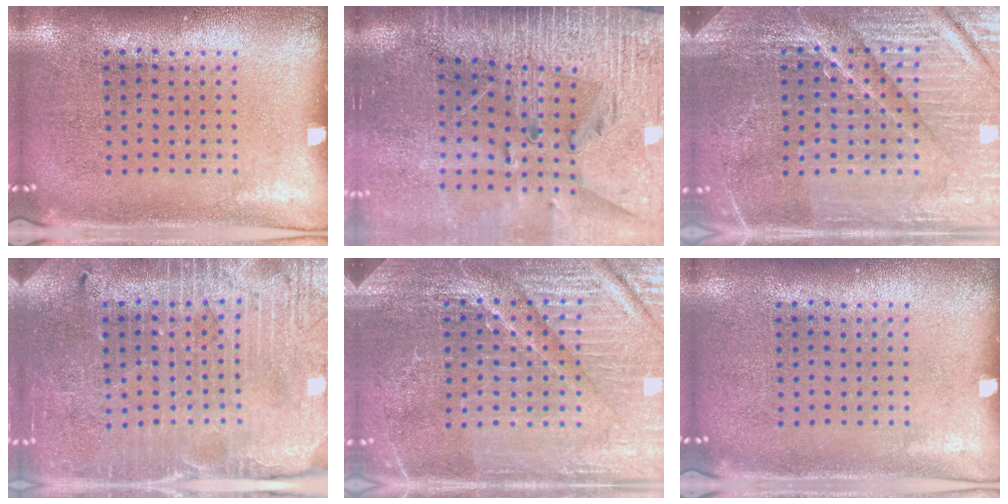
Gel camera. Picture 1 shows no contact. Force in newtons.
{"total": 3.9, "press": 3.2, "slide": 2.2}
{"total": 5.1, "press": 4.8, "slide": 1.8}
{"total": 3.8, "press": 3.7, "slide": 0.9}
{"total": 4.9, "press": 4.6, "slide": 1.7}
{"total": 0.0}